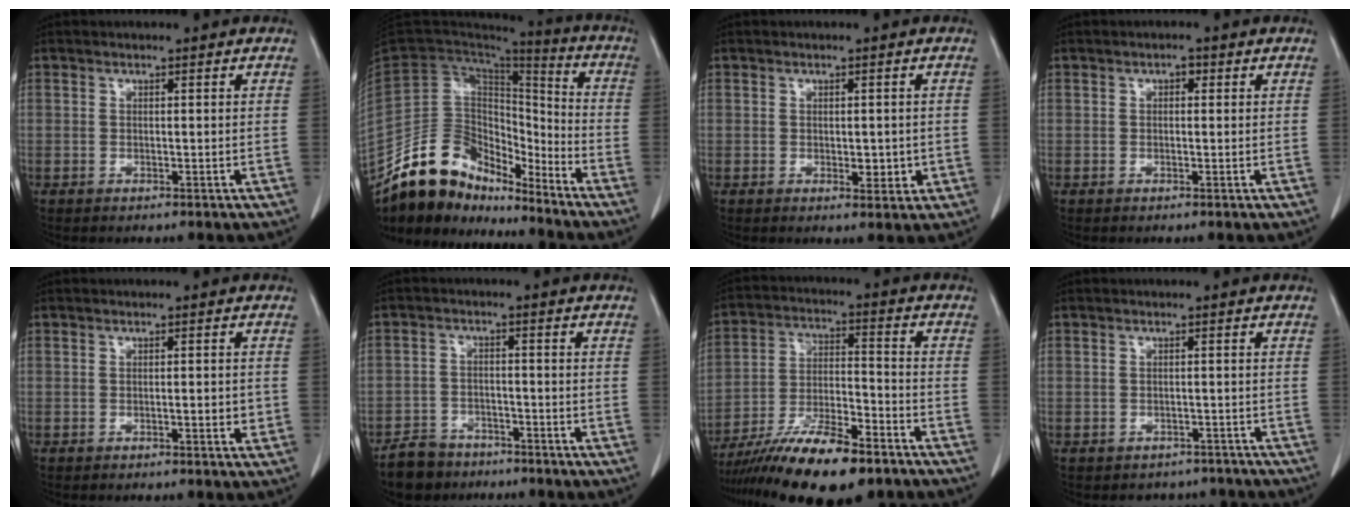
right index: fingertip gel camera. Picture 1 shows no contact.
{"total": 15.6, "force": [-13.2, 6.8, 4.8], "torque": [-0.074, 0.060, -0.239]}
{"total": 2.6, "force": [-0.4, 1.5, 2.1], "torque": [-0.027, -0.001, 0.002]}
{"total": 1.0, "force": [0.3, 0.6, 0.7], "torque": [-0.009, 0.006, 0.002]}
{"total": 1.8, "force": [-0.5, 0.5, 1.7], "torque": [-0.028, 0.000, -0.005]}
{"total": 5.9, "force": [-4.8, 3.4, 0.9], "torque": [-0.024, 0.000, -0.085]}
{"total": 16.4, "force": [-12.0, 3.4, 10.6], "torque": [-0.191, -0.016, -0.211]}
{"total": 5.0, "force": [-4.1, 2.8, -0.3], "torque": [0.008, 0.013, -0.046]}